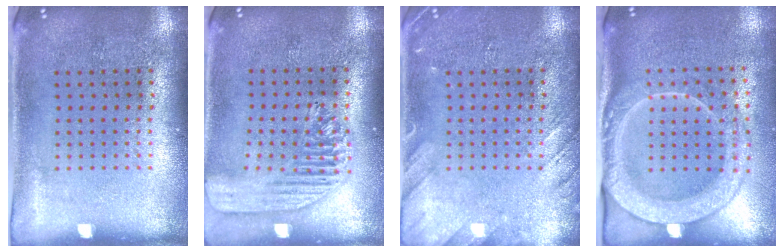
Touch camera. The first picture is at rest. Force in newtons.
{"total": 1.7, "press": 1.5, "slide": 0.7}
{"total": 2.1, "press": 2.1, "slide": 0.2}
{"total": 2.4, "press": 2.1, "slide": 1.2}